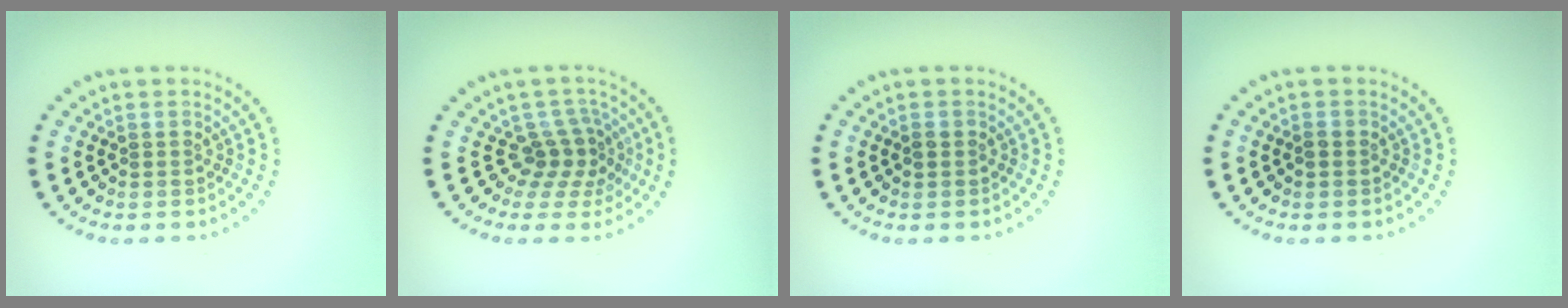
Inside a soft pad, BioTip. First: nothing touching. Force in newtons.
{"total": 3.0, "press": 1.9, "slide": 2.3}
{"total": 0.9, "press": 0.8, "slide": 0.1}
{"total": 0.7, "press": 0.7, "slide": 0.0}